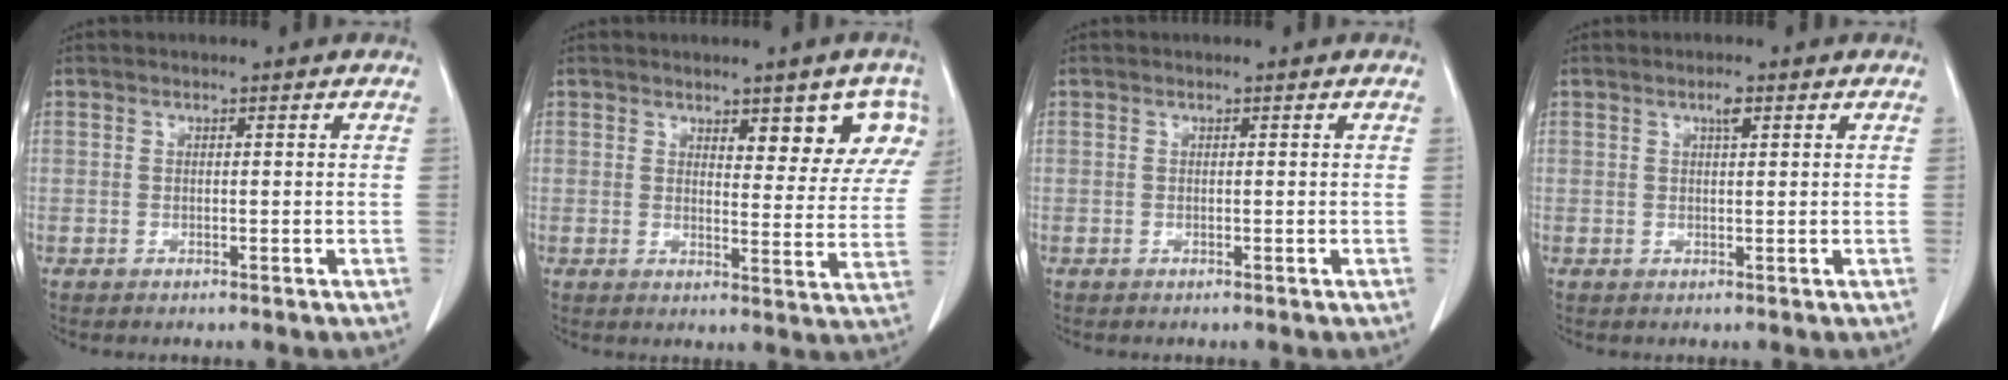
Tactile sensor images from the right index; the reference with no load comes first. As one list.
[{"total": 8.3, "force": [4.7, 2.9, 6.2], "torque": [-0.058, -0.003, 0.054]}, {"total": 0.0}, {"total": 1.6, "force": [0.8, 0.3, 1.3], "torque": [-0.026, 0.002, 0.013]}]